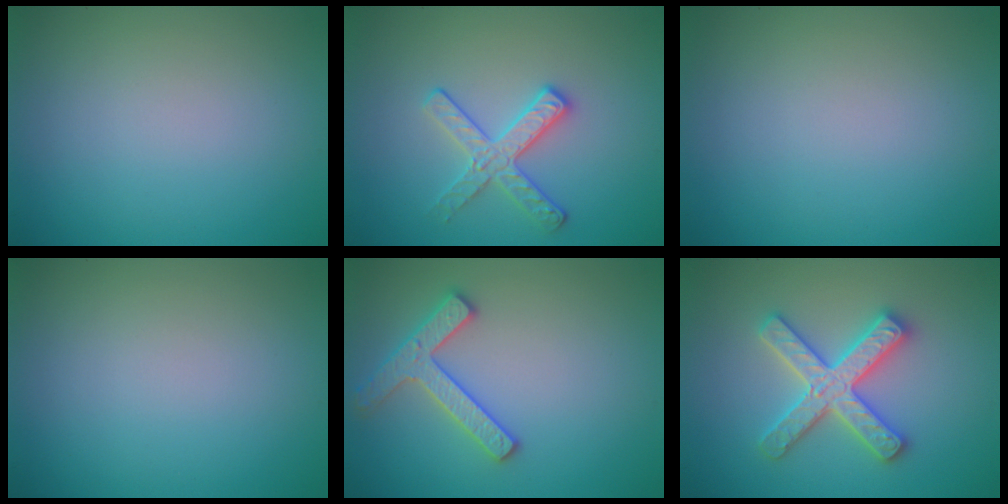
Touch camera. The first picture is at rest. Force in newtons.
{"total": 2.8, "press": 2.7, "slide": 0.5}
{"total": 0.0}
{"total": 0.0}
{"total": 2.8, "press": 2.8, "slide": 0.3}
{"total": 5.1, "press": 5.0, "slide": 0.7}